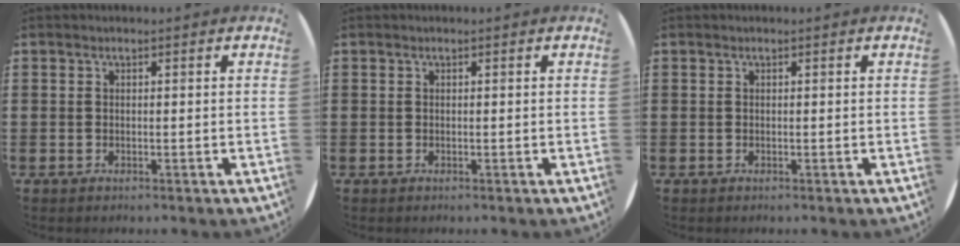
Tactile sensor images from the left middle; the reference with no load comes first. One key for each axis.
{"total": 0.0}
{"total": 0.0}